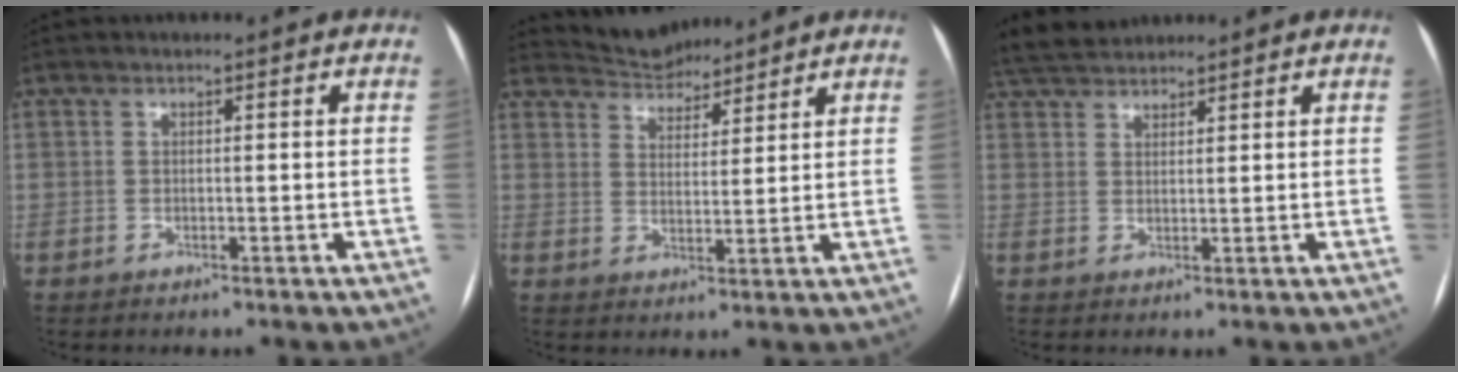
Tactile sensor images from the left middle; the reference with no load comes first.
{"total": 6.4, "force": [6.2, 1.4, 0.4], "torque": [-0.013, 0.016, 0.109]}
{"total": 5.6, "force": [5.3, 1.3, 1.5], "torque": [-0.034, 0.030, 0.101]}